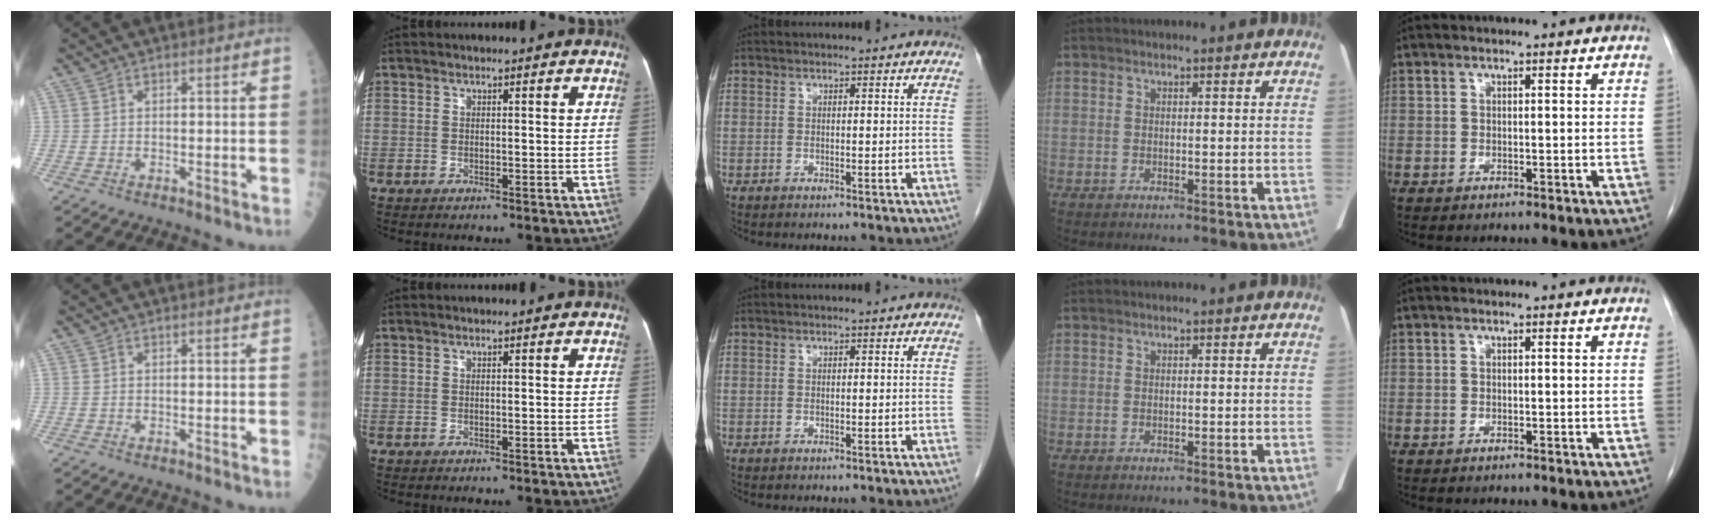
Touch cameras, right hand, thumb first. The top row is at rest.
{}